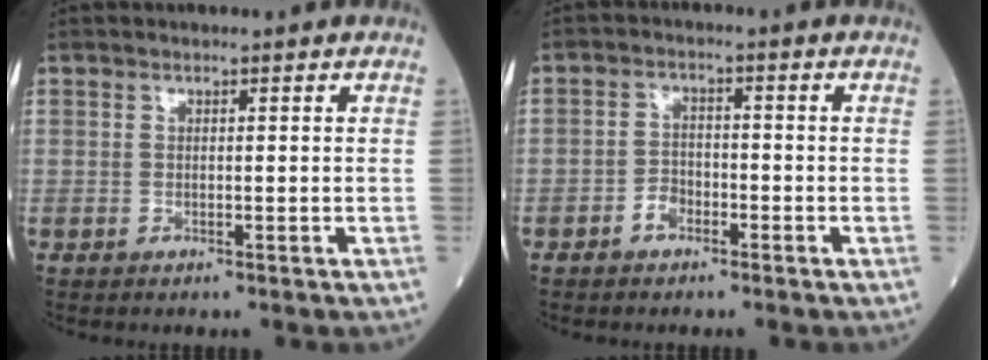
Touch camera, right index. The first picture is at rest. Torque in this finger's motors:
{"motor_torque": [0.02, -0.03, -0.13, -0.14]}